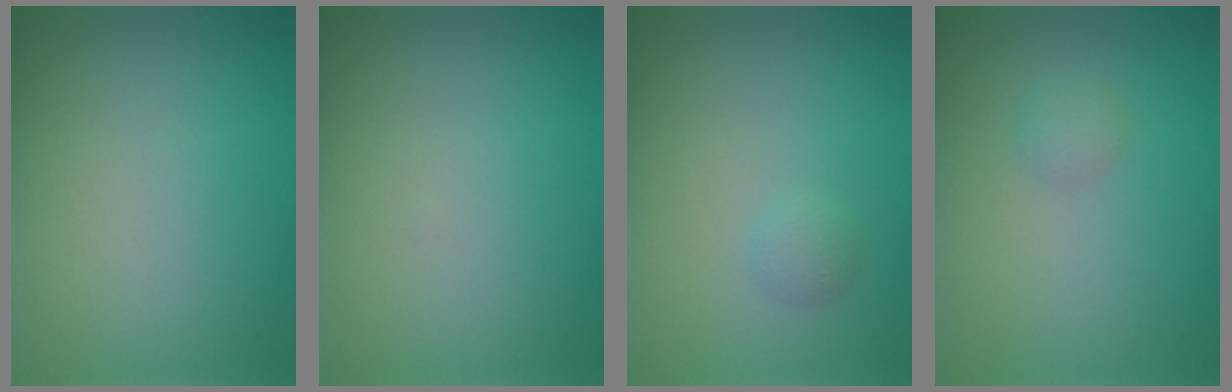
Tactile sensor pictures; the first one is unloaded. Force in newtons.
{"total": 0.0}
{"total": 0.9, "press": 0.9, "slide": 0.0}
{"total": 1.0, "press": 1.0, "slide": 0.1}